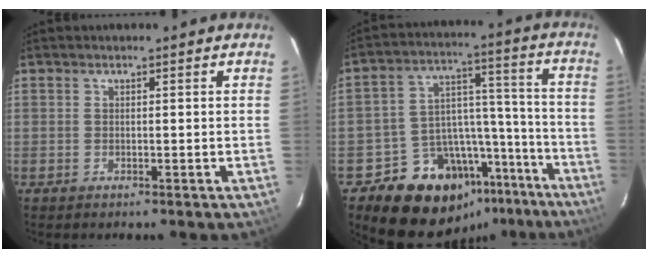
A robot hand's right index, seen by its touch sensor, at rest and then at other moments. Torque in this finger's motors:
{"motor_torque": [1.04, -1.08, 0.23, -0.09]}